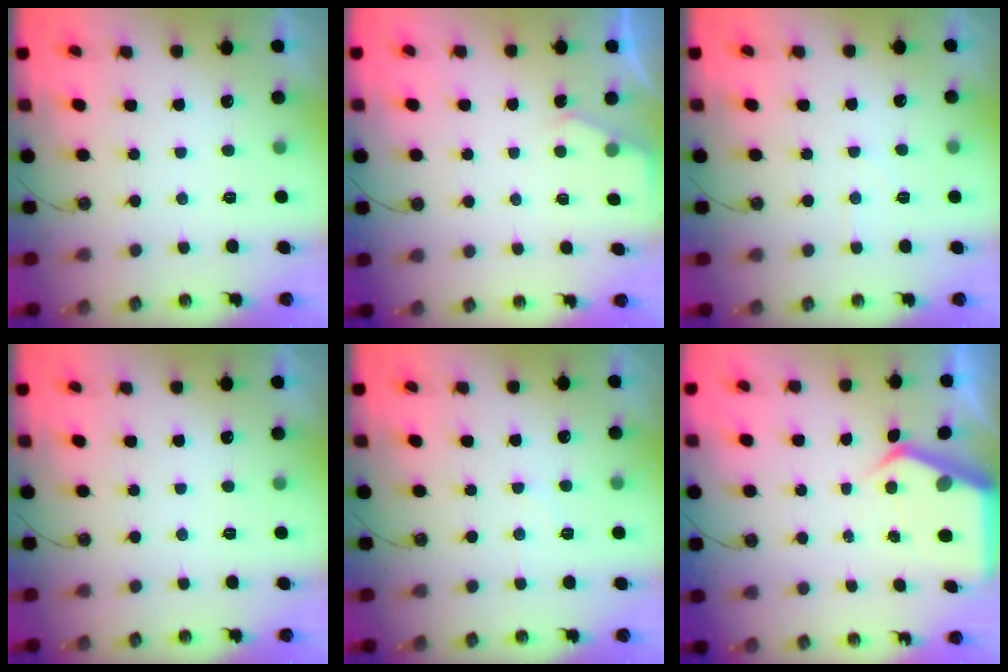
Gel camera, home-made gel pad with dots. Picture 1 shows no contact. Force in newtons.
{"total": 3.0, "press": 2.9, "slide": 0.5}
{"total": 4.2, "press": 4.1, "slide": 0.6}
{"total": 0.0}
{"total": 5.1, "press": 5.0, "slide": 0.9}
{"total": 5.2, "press": 5.2, "slide": 0.3}